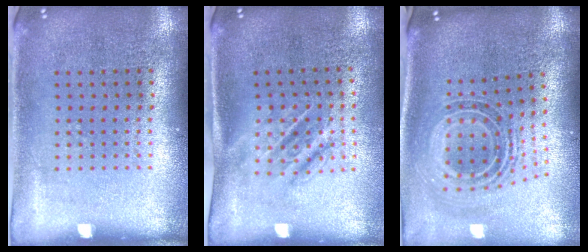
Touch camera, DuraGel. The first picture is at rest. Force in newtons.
{"total": 1.6, "press": 1.2, "slide": 1.0}
{"total": 1.3, "press": 1.1, "slide": 0.8}